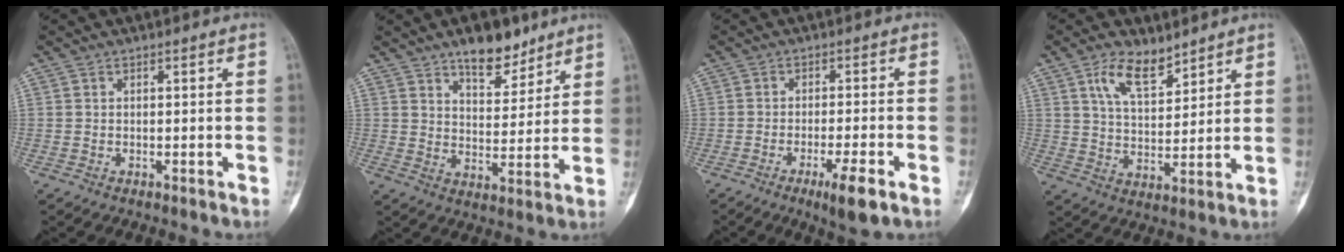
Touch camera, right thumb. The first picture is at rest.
{"total": 10.0, "force": [7.2, 4.6, 5.2], "torque": [-0.046, -0.046, 0.113]}
{"total": 6.4, "force": [-3.4, 0.8, 5.4], "torque": [-0.092, 0.001, -0.055]}
{"total": 8.8, "force": [5.6, 4.0, 5.4], "torque": [-0.080, -0.033, 0.106]}